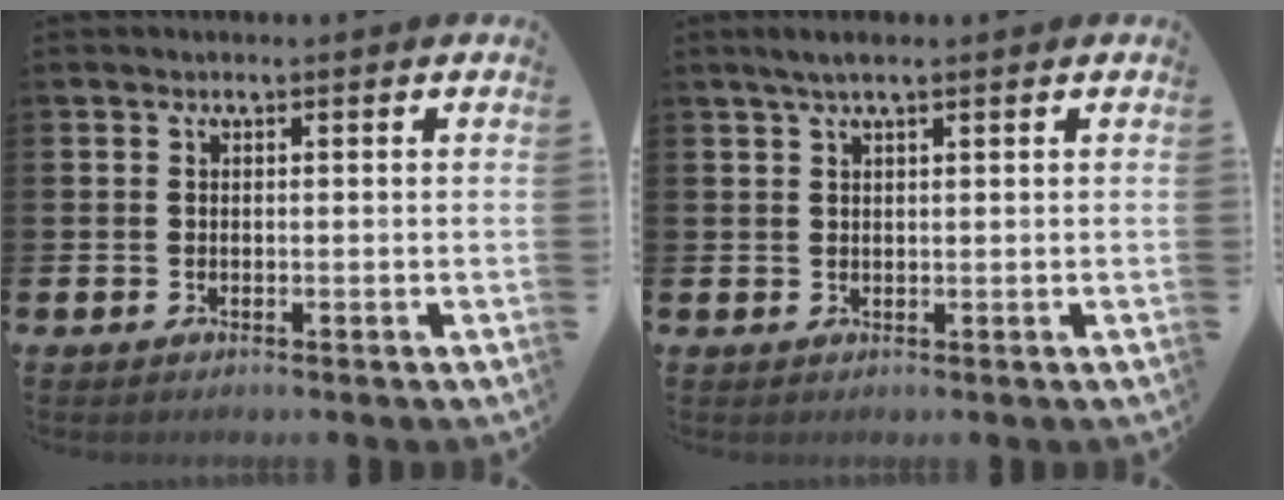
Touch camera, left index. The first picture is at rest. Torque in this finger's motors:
{"motor_torque": [0.14, -0.20, 0.34, 0.03]}